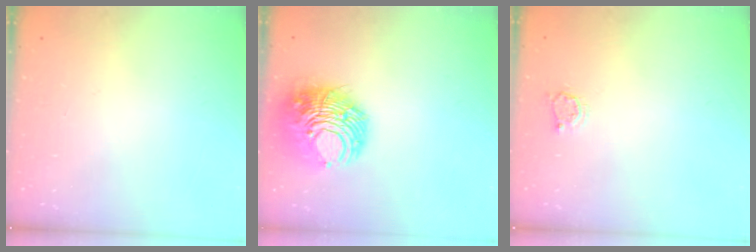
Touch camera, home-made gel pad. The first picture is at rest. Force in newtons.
{"total": 12.3, "press": 12.2, "slide": 1.7}
{"total": 2.7, "press": 2.7, "slide": 0.4}